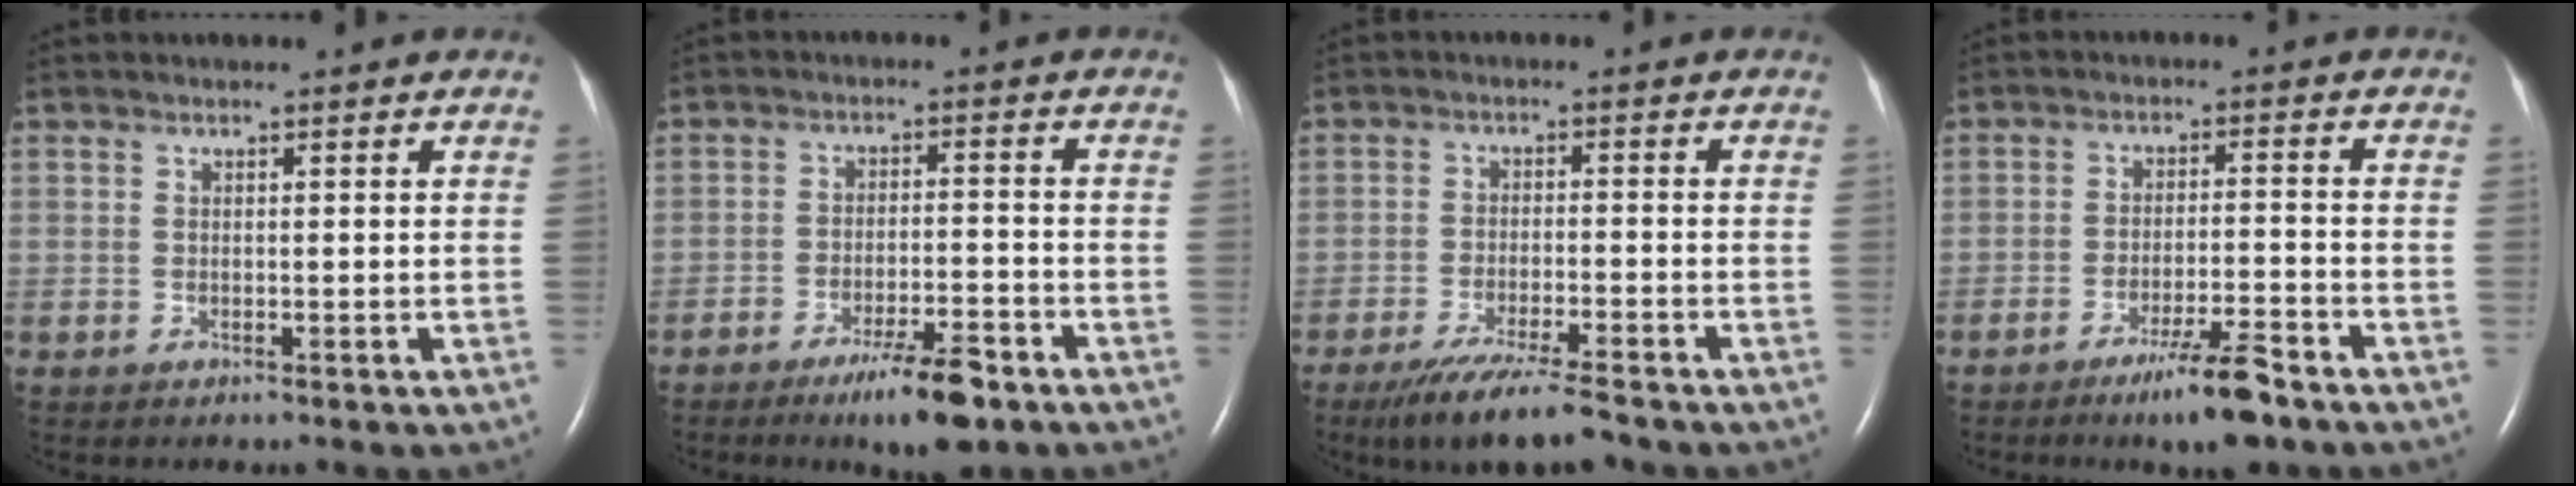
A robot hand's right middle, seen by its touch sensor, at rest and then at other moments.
{"total": 7.9, "force": [-5.3, 1.3, 5.6], "torque": [-0.095, -0.008, -0.084]}
{"total": 9.3, "force": [-7.6, 0.2, 5.4], "torque": [-0.093, -0.028, -0.127]}
{"total": 7.3, "force": [-5.2, 0.4, 5.1], "torque": [-0.089, -0.012, -0.089]}